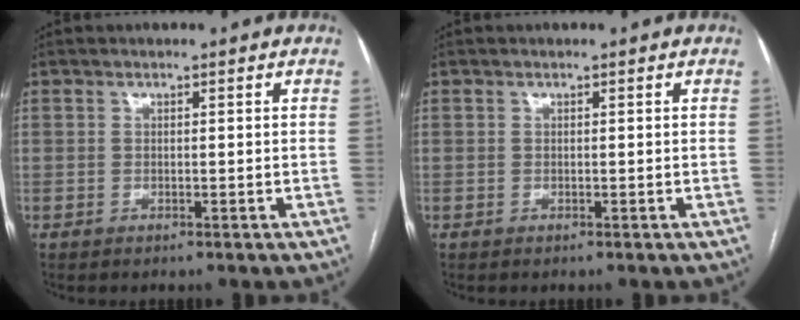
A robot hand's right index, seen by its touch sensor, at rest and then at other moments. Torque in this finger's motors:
{"motor_torque": [0.00, 0.00, 0.00, 0.00]}